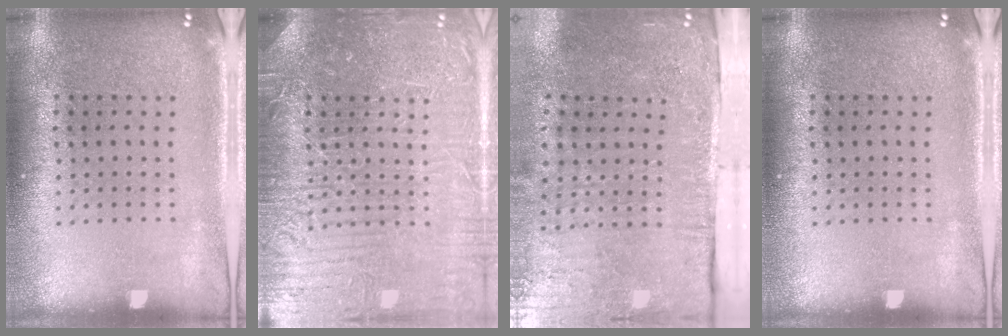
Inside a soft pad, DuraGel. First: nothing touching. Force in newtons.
{"total": 5.3, "press": 5.2, "slide": 0.7}
{"total": 4.8, "press": 3.8, "slide": 2.9}
{"total": 0.0}